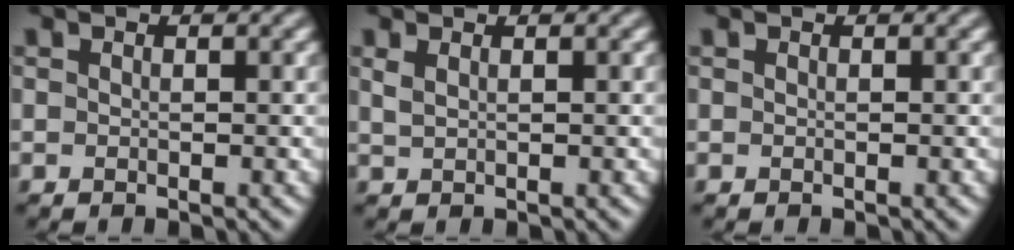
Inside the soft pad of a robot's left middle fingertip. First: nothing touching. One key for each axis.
{"total": 0.9, "fx": 0.6, "fy": 0.3, "fz": 0.6, "tx": -0.014, "ty": 0.001, "tz": 0.016}
{"total": 0.0}